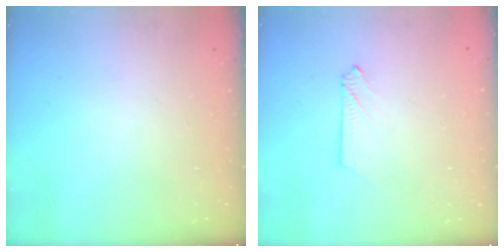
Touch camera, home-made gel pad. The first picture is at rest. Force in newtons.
{"total": 2.1, "press": 2.1, "slide": 0.2}